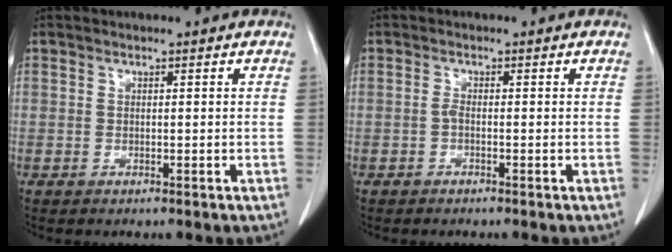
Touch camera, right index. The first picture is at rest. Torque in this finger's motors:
{"motor_torque": [0.26, -0.21, -0.01, 0.02]}